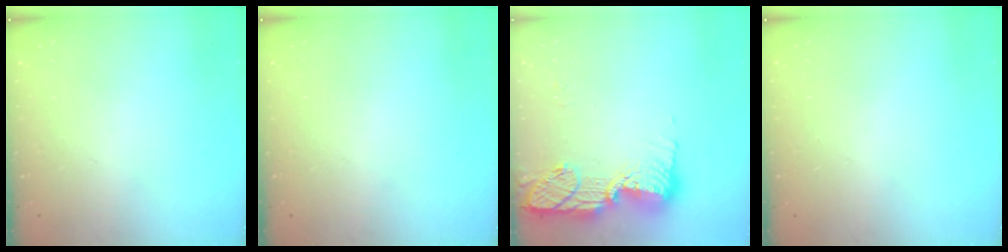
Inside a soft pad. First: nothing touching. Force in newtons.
{"total": 0.0}
{"total": 15.1, "press": 15.0, "slide": 1.0}
{"total": 0.0}